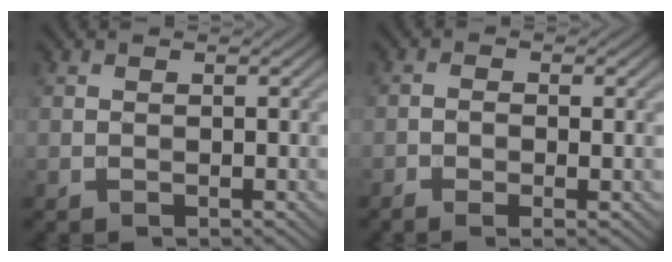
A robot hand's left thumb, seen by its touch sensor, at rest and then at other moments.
{"total": 2.5, "force": [-1.0, 0.6, 2.2], "torque": [-0.042, -0.002, -0.018]}